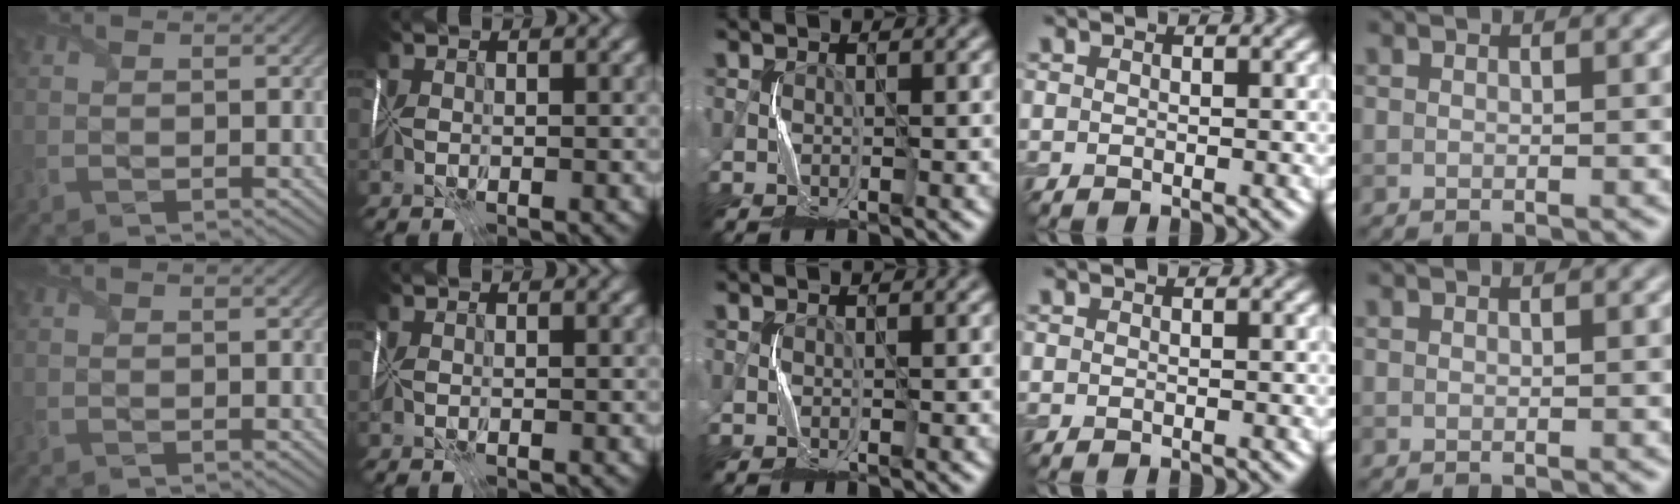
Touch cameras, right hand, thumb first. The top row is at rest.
{}